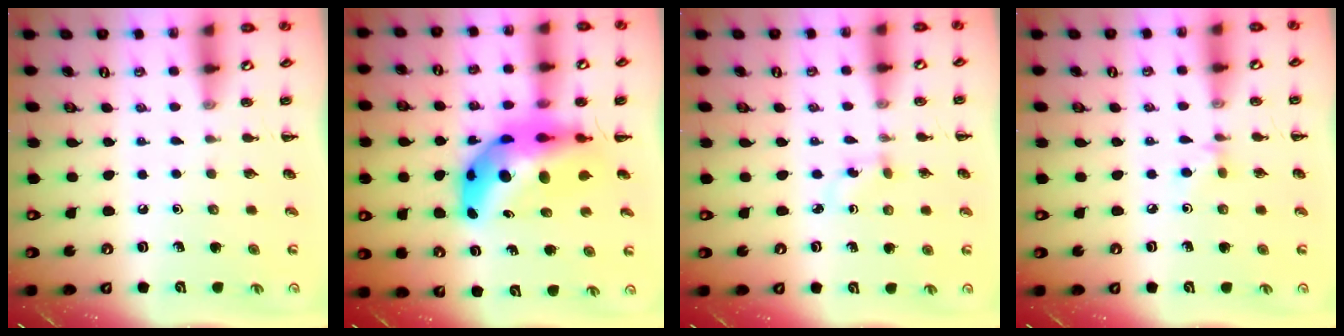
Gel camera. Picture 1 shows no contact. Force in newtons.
{"total": 13.6, "press": 12.9, "slide": 4.1}
{"total": 2.4, "press": 2.2, "slide": 0.9}
{"total": 3.3, "press": 3.1, "slide": 1.1}